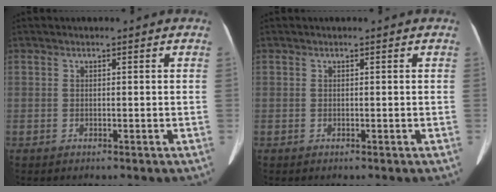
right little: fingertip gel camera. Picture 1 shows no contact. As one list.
[{"total": 0.0}]